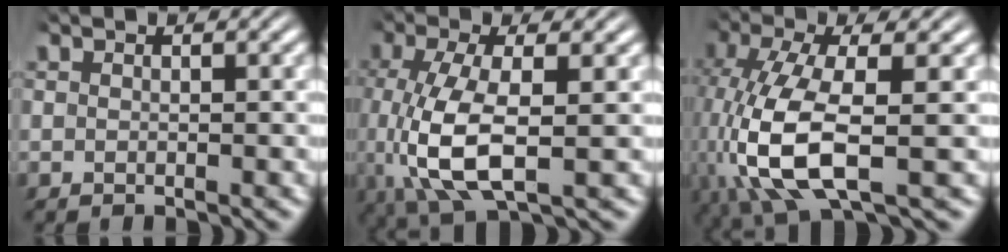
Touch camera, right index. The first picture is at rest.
{"total": 7.6, "force": [-1.2, 3.8, 6.5], "torque": [-0.156, -0.040, 0.011]}
{"total": 9.1, "force": [-1.3, 4.8, 7.6], "torque": [-0.191, -0.046, 0.012]}